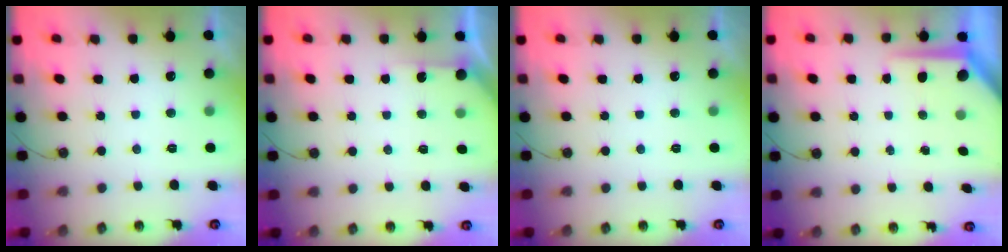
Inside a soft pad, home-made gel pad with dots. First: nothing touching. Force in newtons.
{"total": 2.7, "press": 2.7, "slide": 0.3}
{"total": 0.8, "press": 0.5, "slide": 0.6}
{"total": 6.5, "press": 6.5, "slide": 0.5}